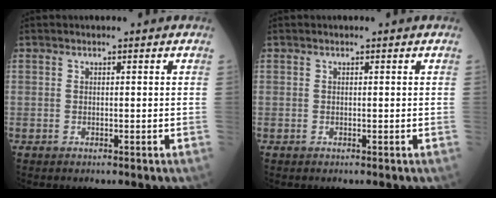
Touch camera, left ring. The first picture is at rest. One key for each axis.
{"total": 0.0}